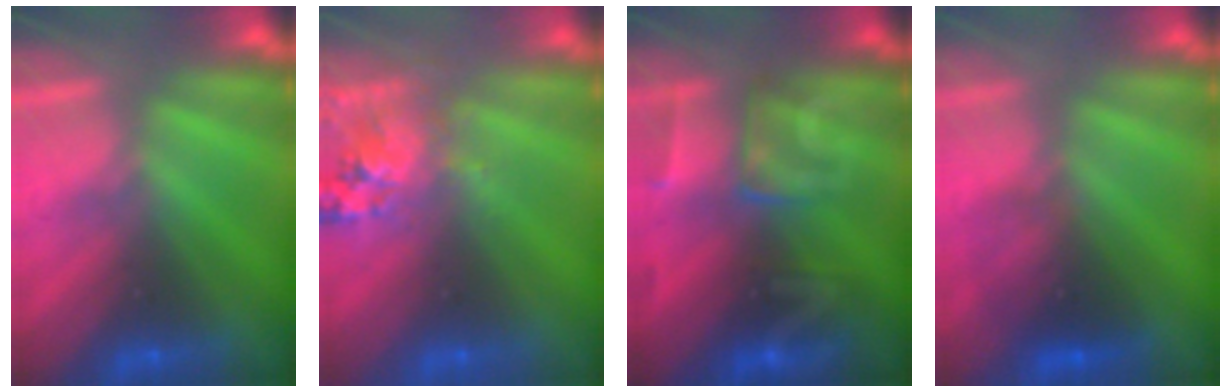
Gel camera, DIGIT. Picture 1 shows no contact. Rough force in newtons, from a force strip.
{"total": 2.8}
{"total": 2.8}
{"total": 2.9}